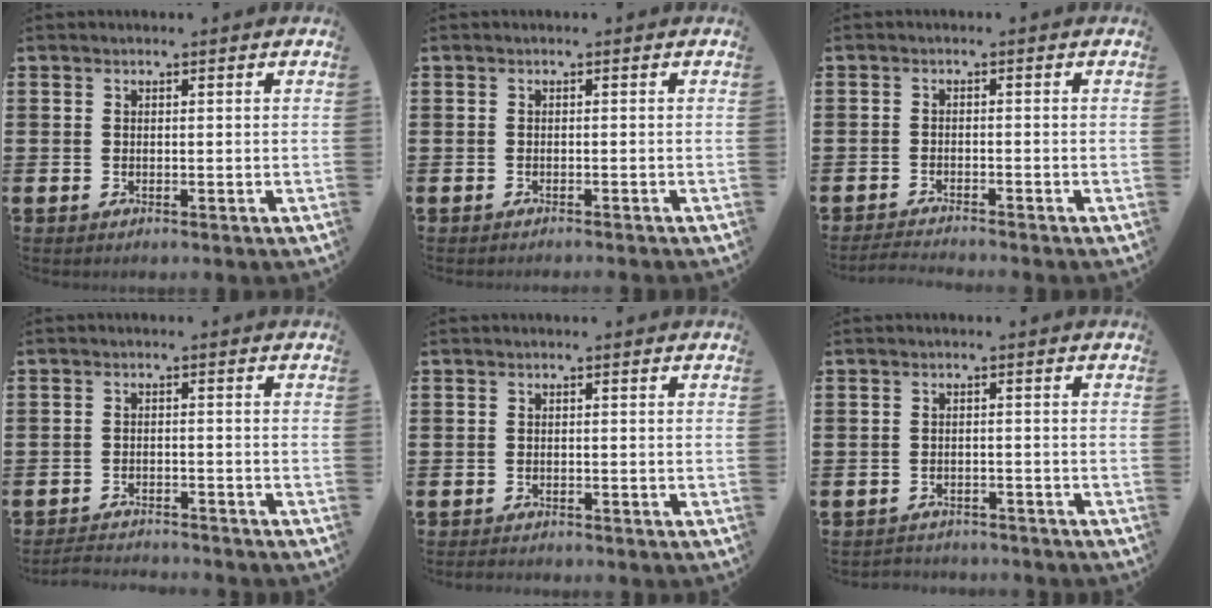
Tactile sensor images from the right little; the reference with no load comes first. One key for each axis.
{"total": 0.5, "fx": -0.5, "fy": -0.2, "fz": 0.0, "tx": 0.001, "ty": -0.001, "tz": -0.011}
{"total": 1.6, "fx": -1.6, "fy": -0.1, "fz": 0.3, "tx": -0.006, "ty": 0.004, "tz": -0.031}
{"total": 2.4, "fx": -2.4, "fy": 0.0, "fz": 0.0, "tx": -0.003, "ty": 0.003, "tz": -0.052}
{"total": 0.8, "fx": -0.8, "fy": 0.1, "fz": 0.0, "tx": -0.003, "ty": -0.001, "tz": -0.016}
{"total": 1.7, "fx": -1.7, "fy": 0.1, "fz": -0.3, "tx": -0.001, "ty": 0.004, "tz": -0.038}